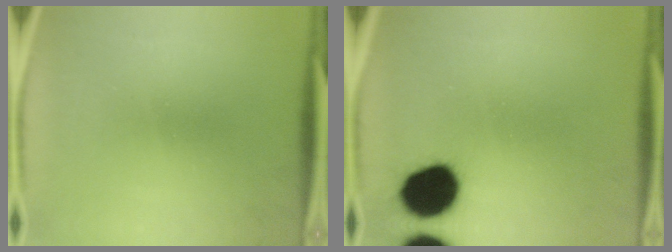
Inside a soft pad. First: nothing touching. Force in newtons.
{"total": 13.6}